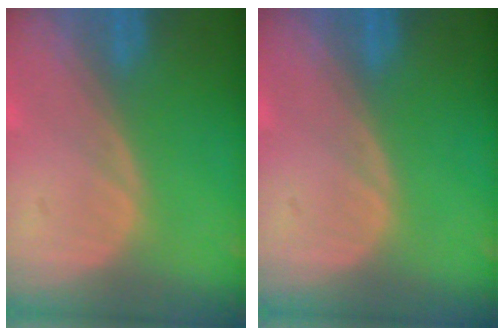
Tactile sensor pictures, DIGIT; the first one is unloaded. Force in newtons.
{"total": 0.0}